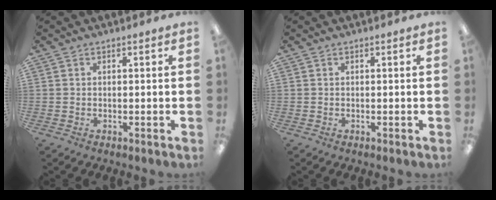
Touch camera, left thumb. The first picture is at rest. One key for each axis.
{"total": 0.0}